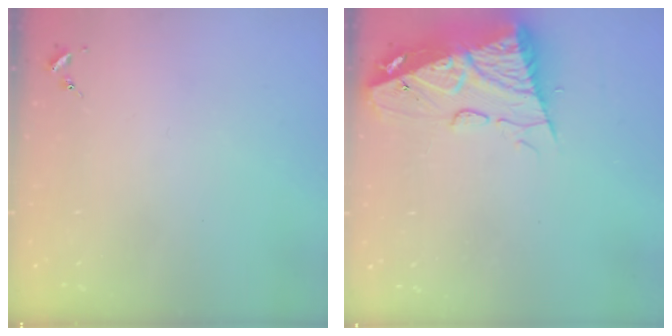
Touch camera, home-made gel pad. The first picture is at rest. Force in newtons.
{"total": 14.3, "press": 14.2, "slide": 1.5}